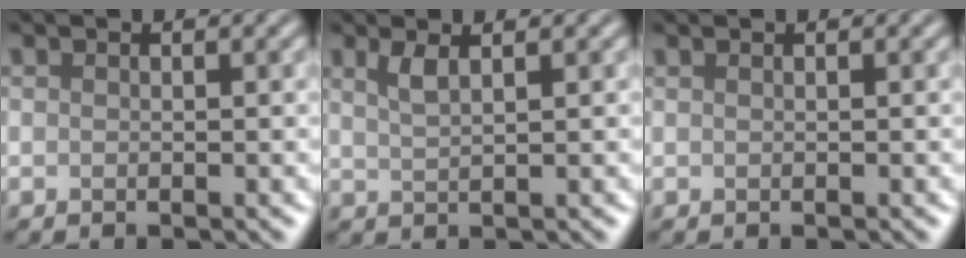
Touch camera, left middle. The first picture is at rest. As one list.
[{"total": 0.6, "force": [0.2, -0.4, 0.4], "torque": [-0.019, -0.005, 0.031]}, {"total": 1.6, "force": [0.9, 0.9, 1.0], "torque": [-0.007, 0.017, 0.005]}]